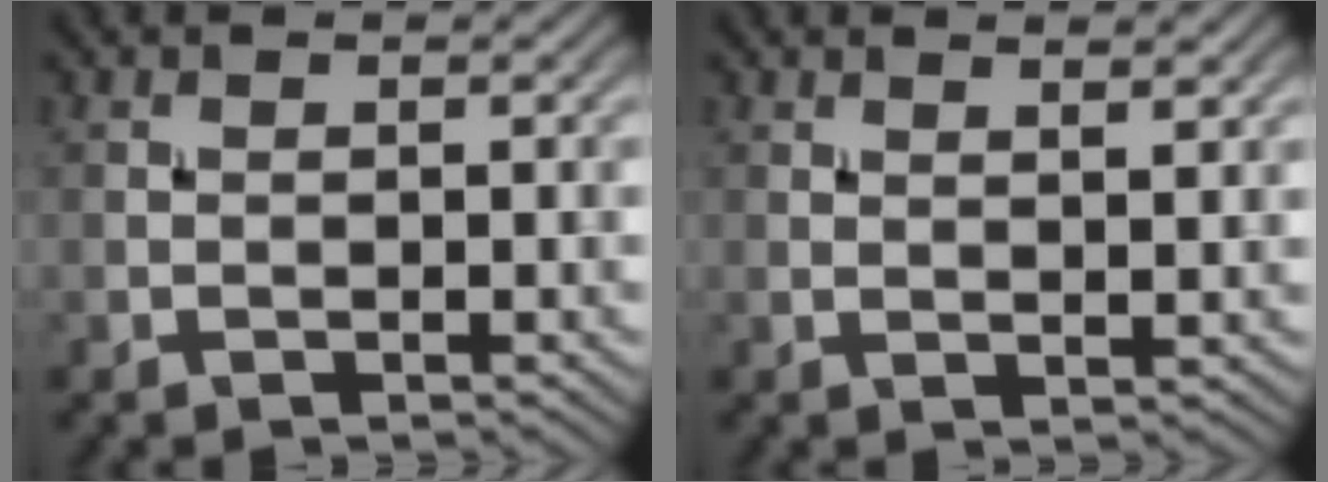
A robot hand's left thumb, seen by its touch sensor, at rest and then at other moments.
{"total": 2.6, "force": [1.8, 0.4, 1.8], "torque": [-0.023, -0.006, 0.033]}